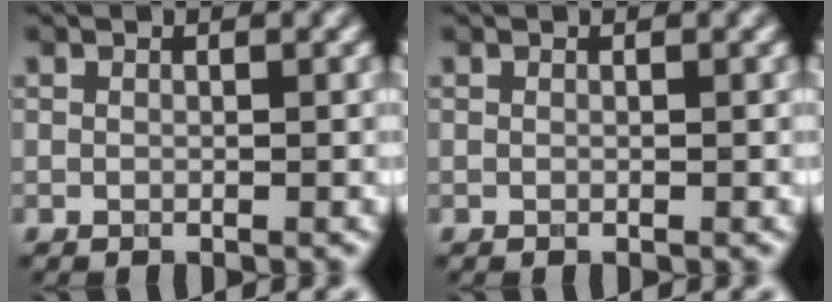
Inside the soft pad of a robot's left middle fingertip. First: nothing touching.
{"total": 0.0}